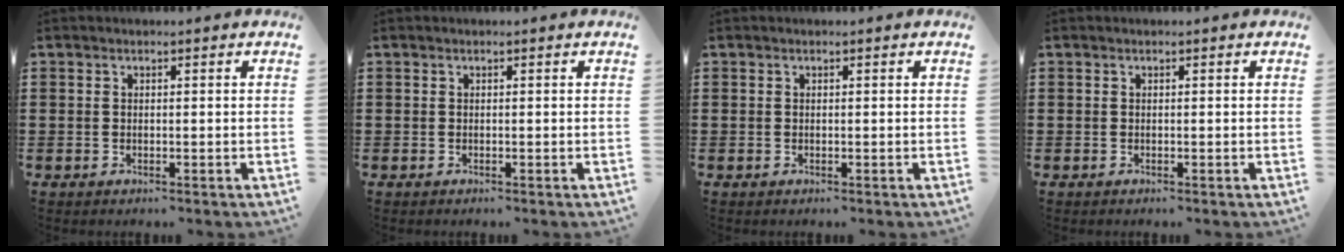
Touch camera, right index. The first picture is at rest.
{"total": 0.0}
{"total": 0.0}
{"total": 0.0}